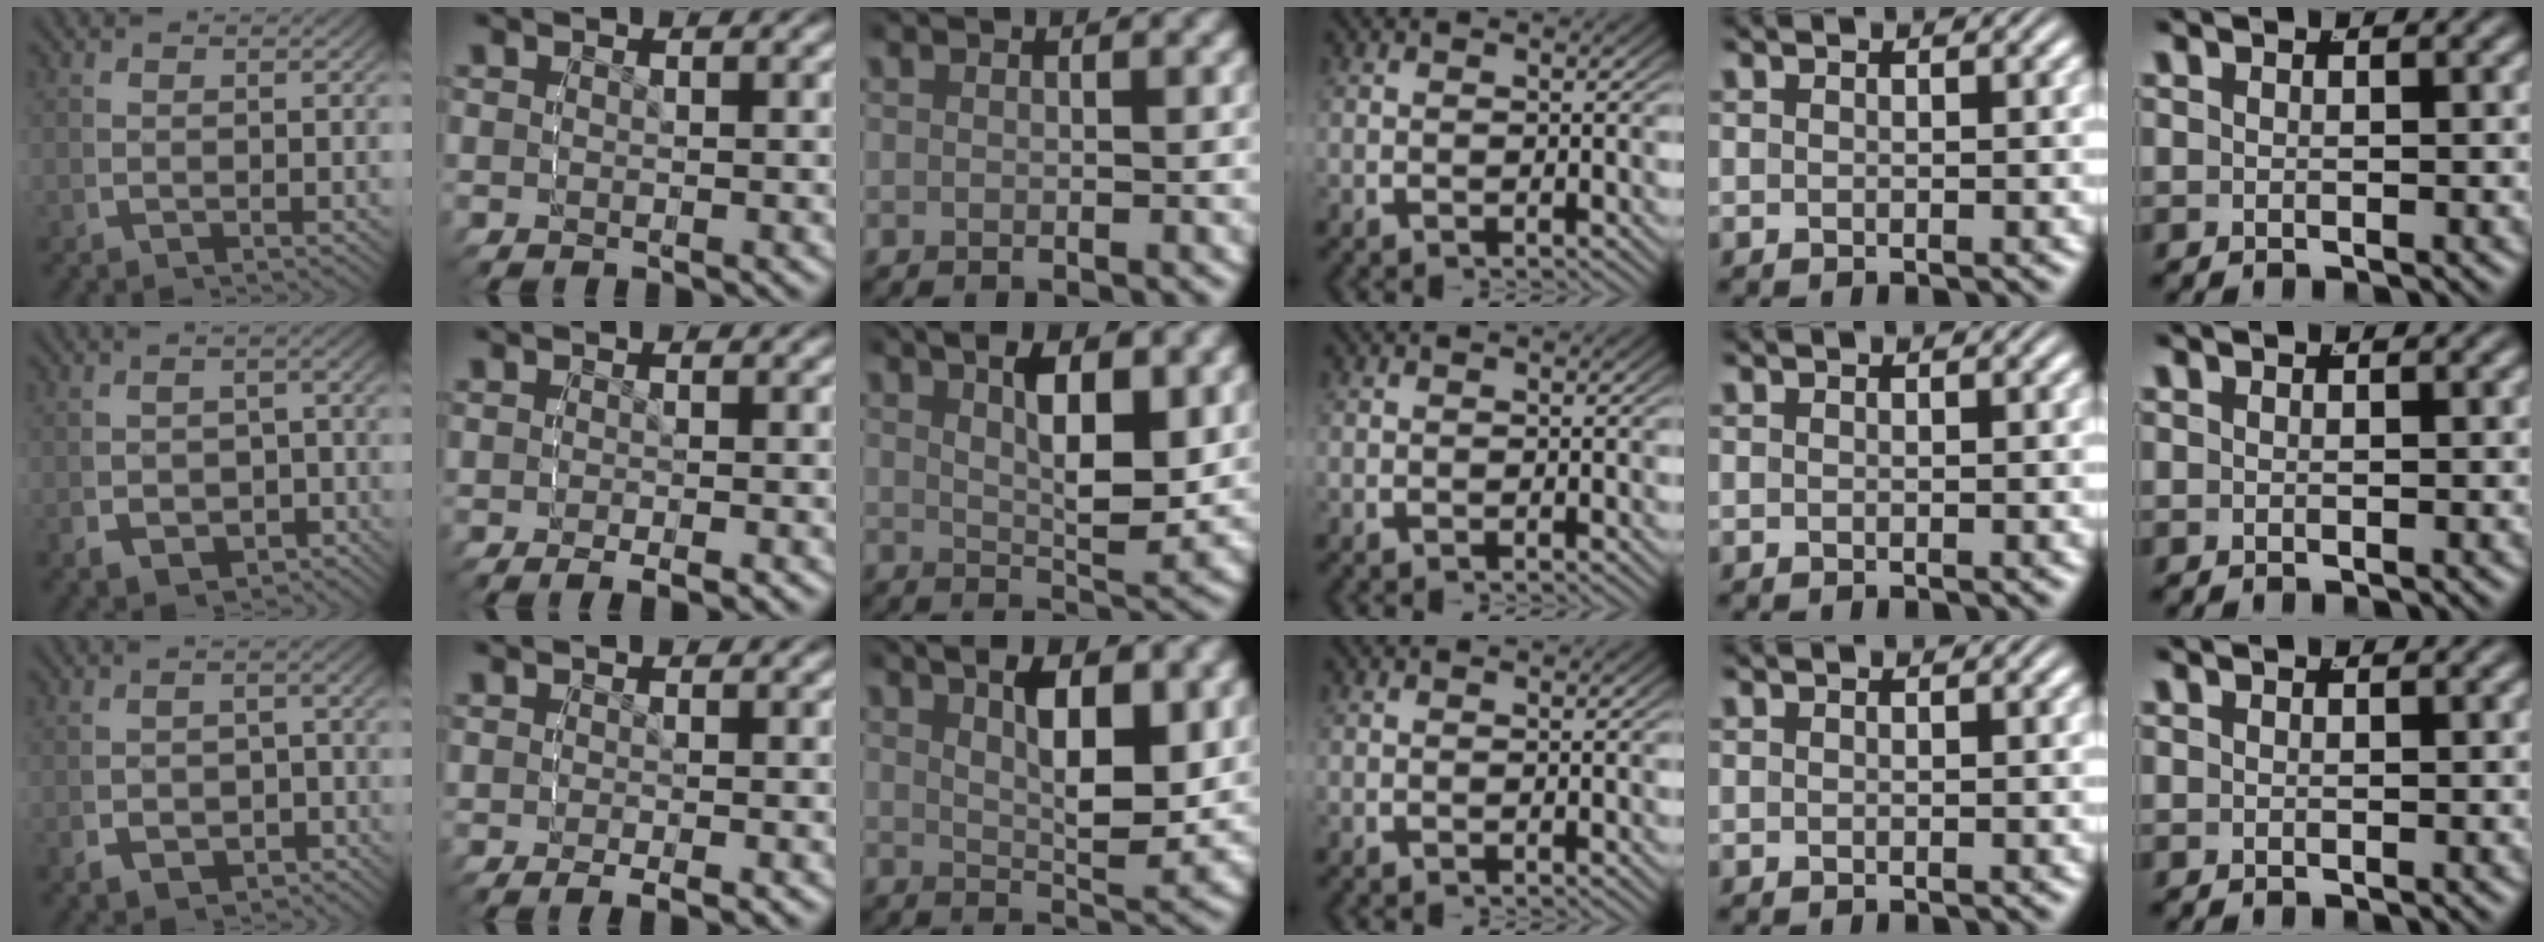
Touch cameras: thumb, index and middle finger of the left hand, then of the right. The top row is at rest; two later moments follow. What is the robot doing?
{"motion": "grasp_and_lifting", "object": "sponge"}